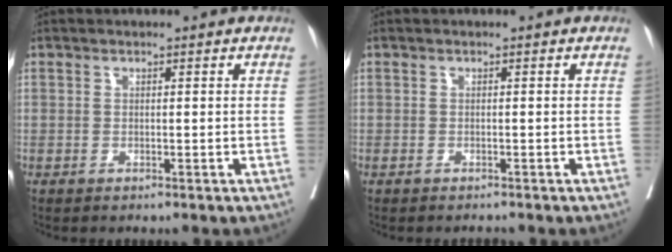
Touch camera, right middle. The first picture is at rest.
{"total": 0.9, "force": [-0.8, 0.3, 0.3], "torque": [-0.009, -0.003, -0.011]}